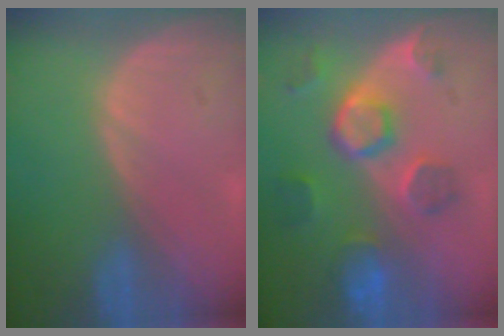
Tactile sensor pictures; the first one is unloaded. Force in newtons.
{"total": 8.7, "press": 7.9, "slide": 3.7}